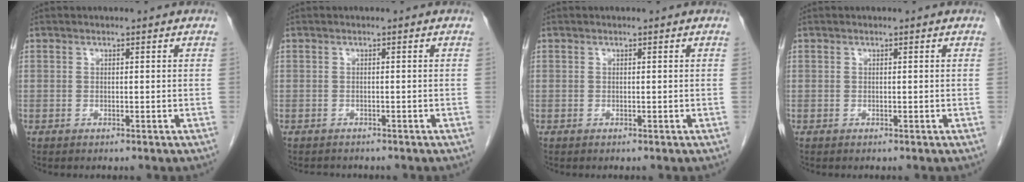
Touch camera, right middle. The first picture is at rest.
{"total": 2.0, "force": [-1.8, 0.8, 0.3], "torque": [-0.012, -0.003, -0.024]}
{"total": 0.0}
{"total": 0.0}